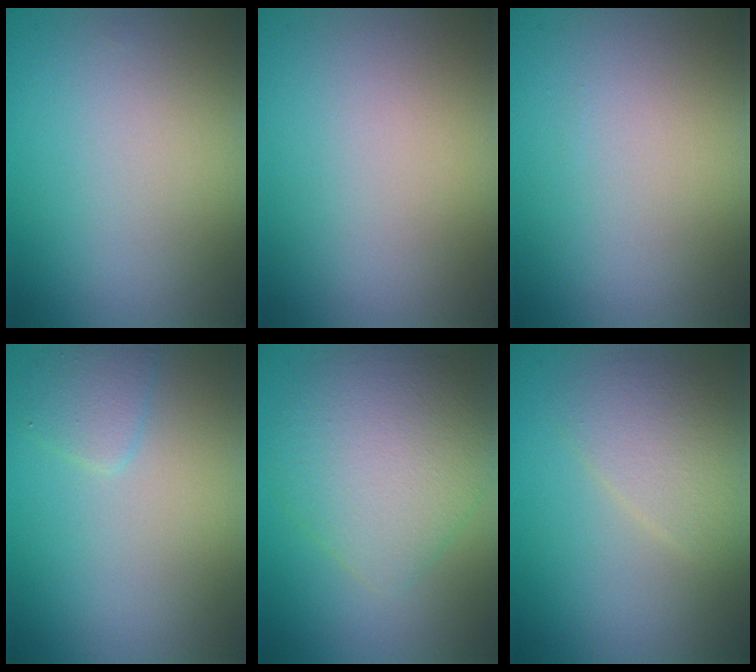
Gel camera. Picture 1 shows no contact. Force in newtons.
{"total": 0.0}
{"total": 0.0}
{"total": 1.6, "press": 1.6, "slide": 0.1}
{"total": 5.8, "press": 5.8, "slide": 0.2}
{"total": 2.6, "press": 2.5, "slide": 0.2}